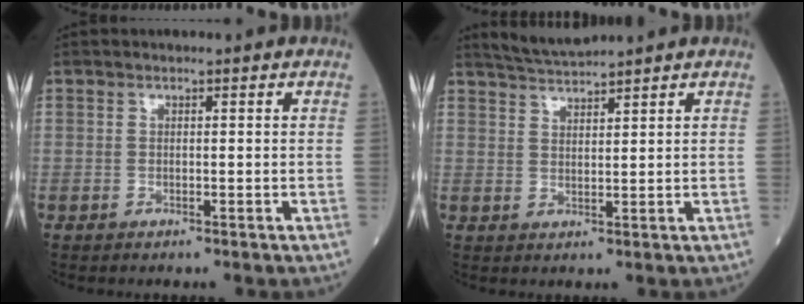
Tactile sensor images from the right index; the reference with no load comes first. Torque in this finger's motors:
{"motor_torque": [-0.16, 0.29, 0.02, 0.01]}